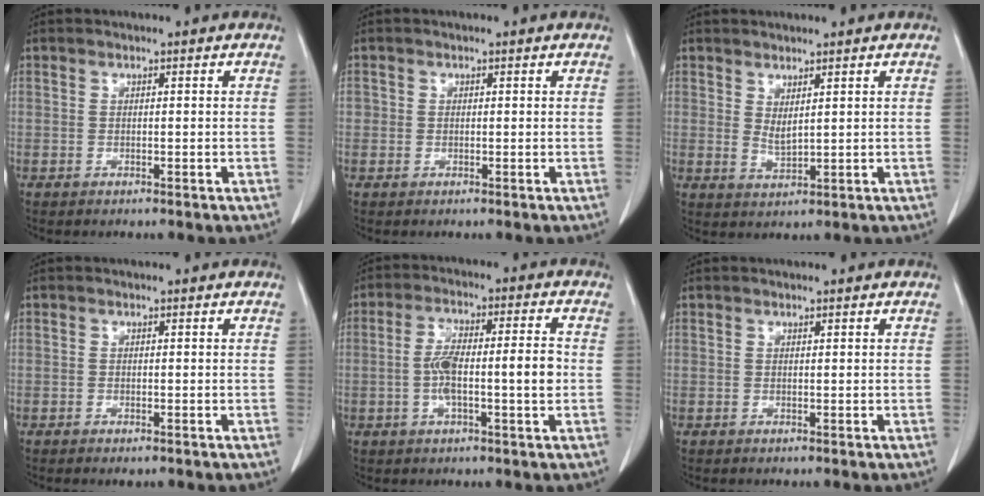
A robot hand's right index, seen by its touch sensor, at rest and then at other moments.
{"total": 0.9, "force": [0.0, 0.9, 0.1], "torque": [0.007, 0.004, -0.001]}
{"total": 2.3, "force": [1.1, 0.6, 1.9], "torque": [-0.039, -0.008, 0.029]}
{"total": 1.0, "force": [-0.7, 0.3, 0.6], "torque": [-0.009, -0.002, -0.006]}
{"total": 8.8, "force": [-1.0, 1.5, 8.6], "torque": [-0.160, 0.018, -0.020]}
{"total": 0.0}